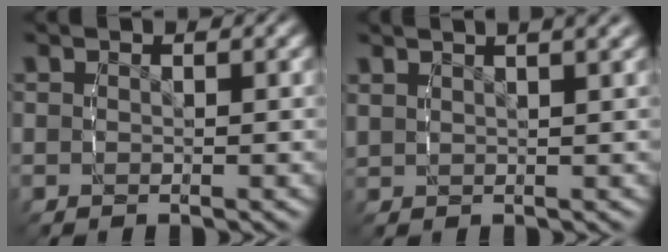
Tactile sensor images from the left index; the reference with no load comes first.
{"total": 4.0, "force": [2.9, 1.3, 2.5], "torque": [-0.030, 0.018, 0.043]}